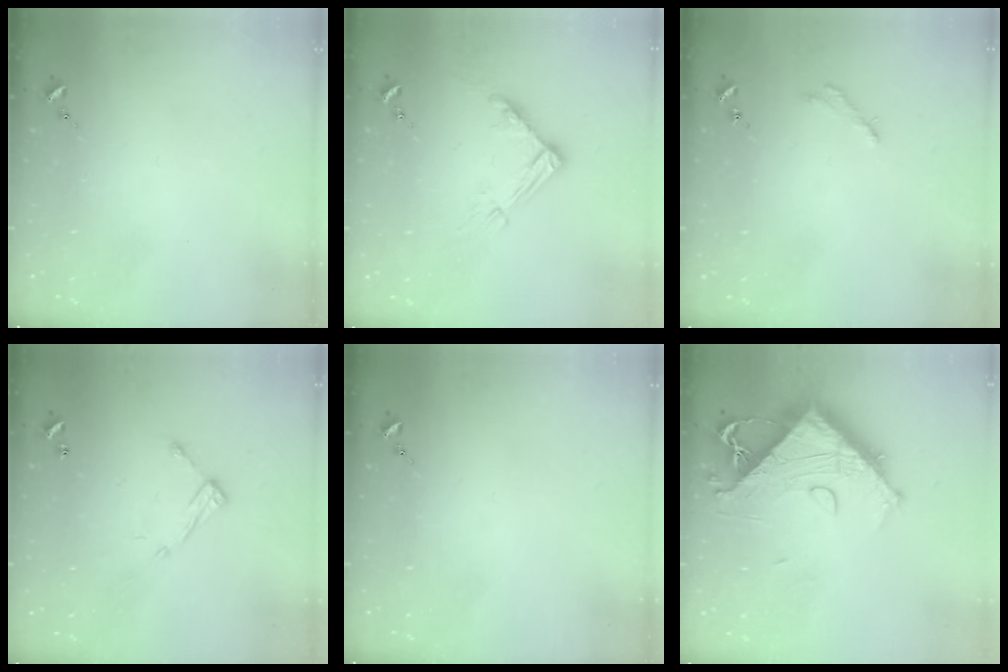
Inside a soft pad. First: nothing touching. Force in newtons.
{"total": 9.8, "press": 9.8, "slide": 1.0}
{"total": 2.5, "press": 2.5, "slide": 0.2}
{"total": 8.6, "press": 8.6, "slide": 0.4}
{"total": 0.0}
{"total": 13.1, "press": 13.0, "slide": 1.5}